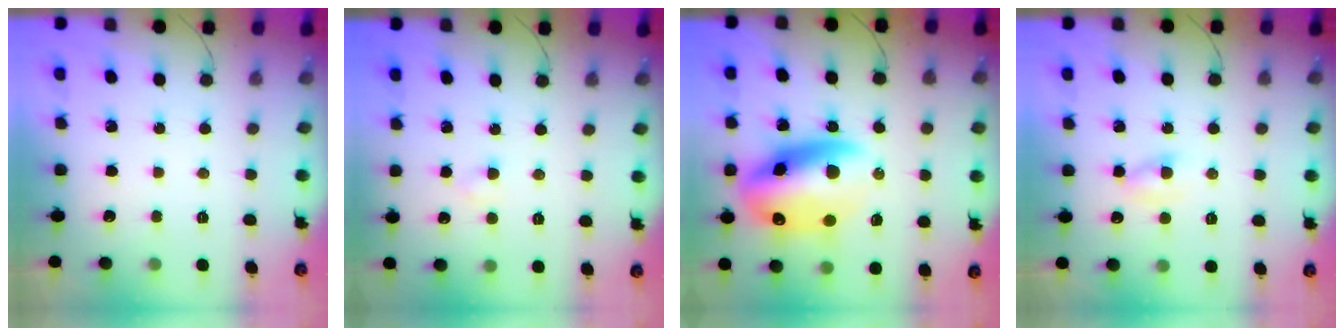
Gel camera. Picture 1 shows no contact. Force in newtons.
{"total": 1.9, "press": 1.7, "slide": 0.9}
{"total": 18.6, "press": 18.1, "slide": 4.4}
{"total": 2.4, "press": 2.1, "slide": 1.2}